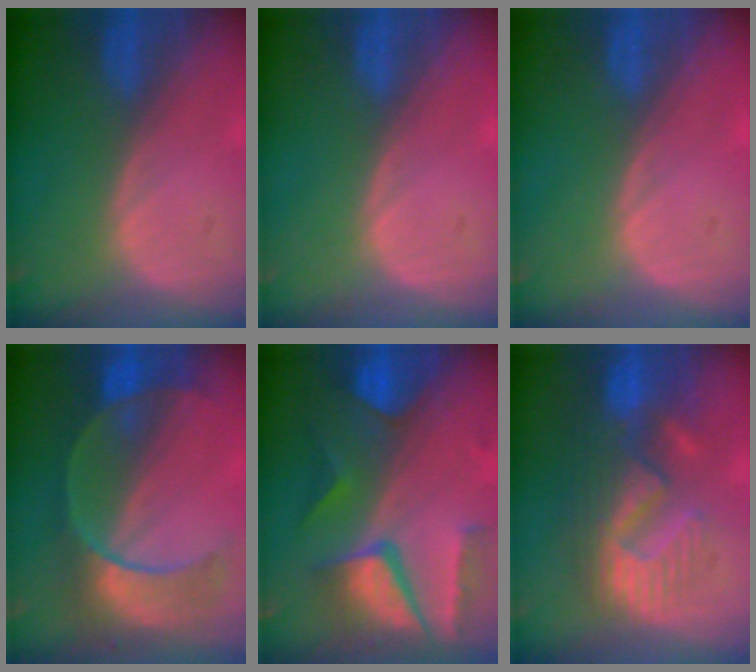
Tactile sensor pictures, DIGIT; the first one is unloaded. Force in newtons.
{"total": 0.0}
{"total": 0.0}
{"total": 8.9, "press": 8.2, "slide": 3.5}
{"total": 10.3, "press": 8.8, "slide": 5.5}
{"total": 11.1, "press": 9.8, "slide": 5.2}